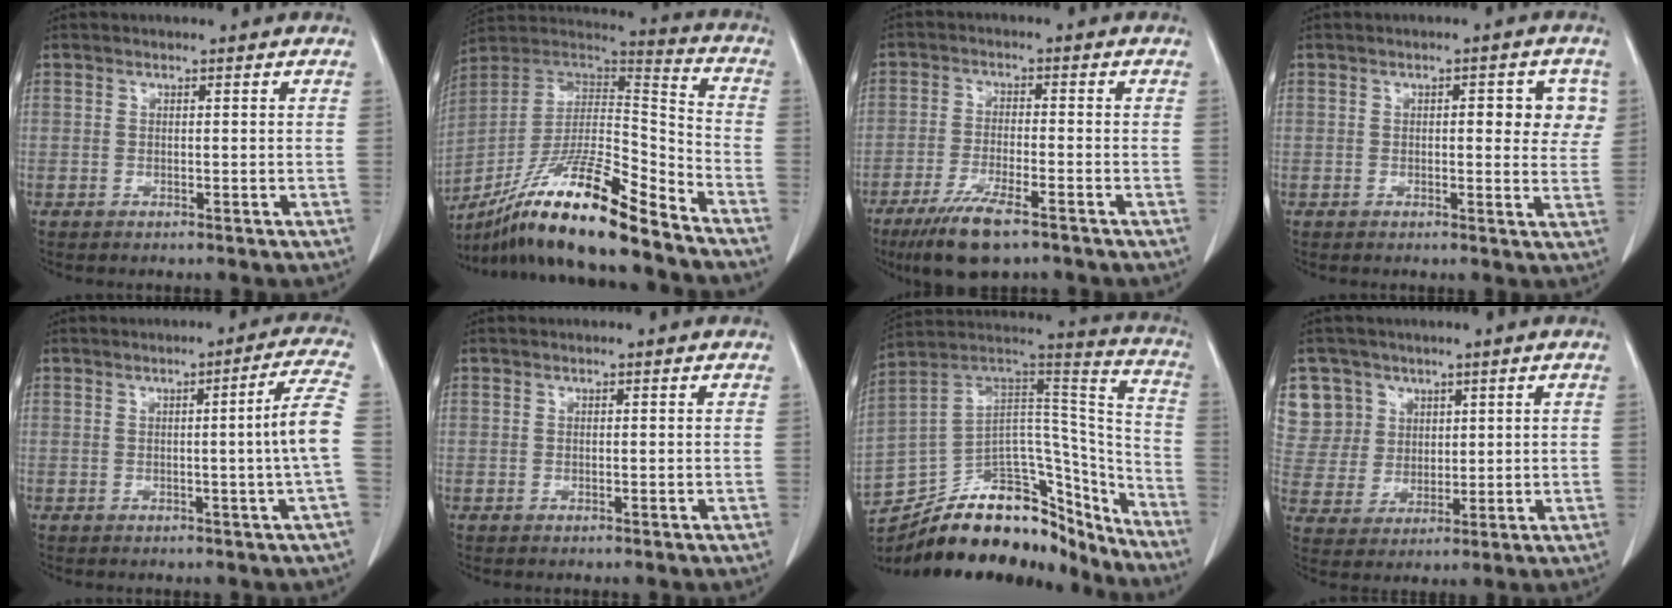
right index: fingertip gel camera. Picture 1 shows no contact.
{"total": 20.8, "force": [-16.0, 1.2, 13.3], "torque": [-0.252, -0.005, -0.295]}
{"total": 8.4, "force": [-5.7, 1.5, 6.0], "torque": [-0.112, -0.017, -0.098]}
{"total": 5.7, "force": [1.6, 2.2, 5.0], "torque": [-0.047, 0.005, 0.013]}
{"total": 6.6, "force": [-0.5, -1.7, 6.4], "torque": [-0.083, 0.001, -0.007]}
{"total": 0.0}
{"total": 28.8, "force": [-23.0, 11.4, 13.2], "torque": [-0.218, 0.042, -0.352]}
{"total": 9.8, "force": [5.1, 8.3, 0.3], "torque": [-0.013, 0.022, 0.116]}